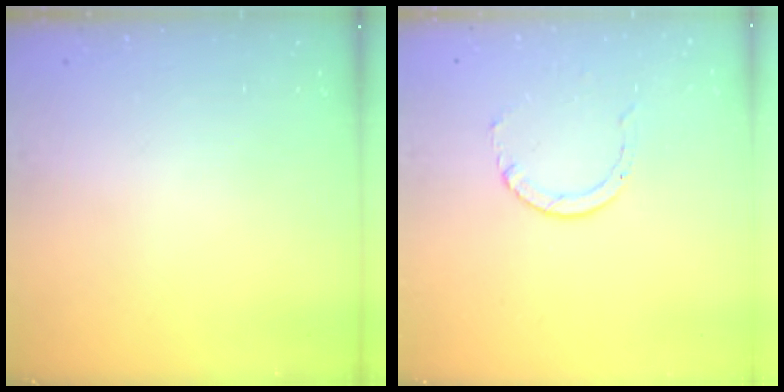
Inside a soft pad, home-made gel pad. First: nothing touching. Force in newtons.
{"total": 2.9, "press": 2.9, "slide": 0.4}